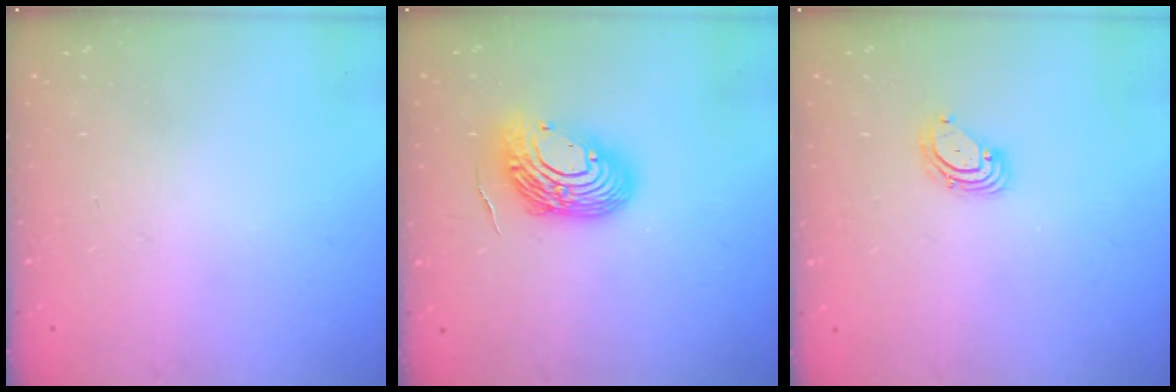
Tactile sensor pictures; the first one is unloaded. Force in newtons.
{"total": 13.1, "press": 12.9, "slide": 2.2}
{"total": 3.6, "press": 3.6, "slide": 0.3}